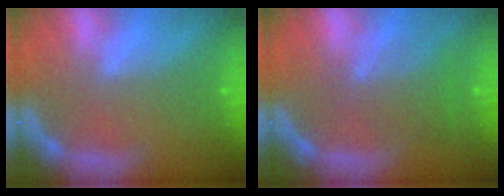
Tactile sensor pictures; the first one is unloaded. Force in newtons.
{"total": 4.0}